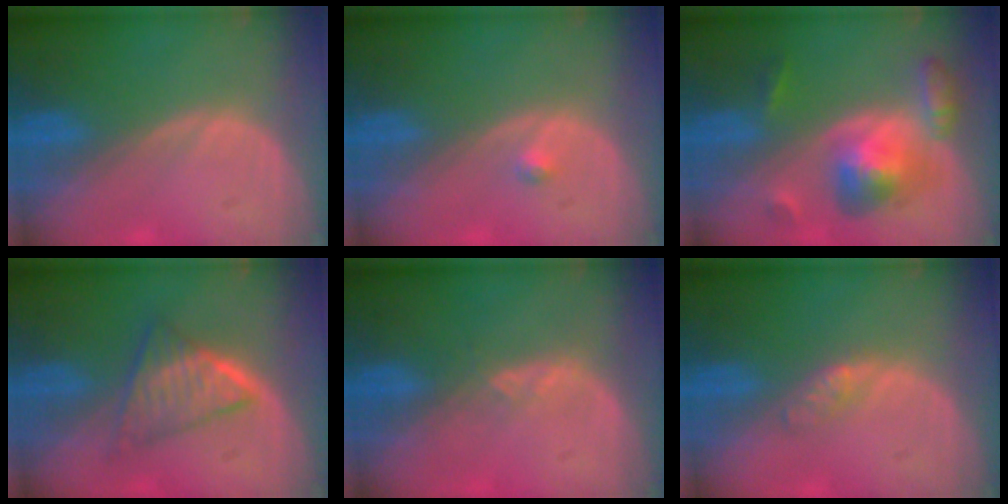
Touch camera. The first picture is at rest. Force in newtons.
{"total": 0.8, "press": 0.8, "slide": 0.2}
{"total": 7.2, "press": 7.2, "slide": 0.5}
{"total": 5.9, "press": 5.6, "slide": 1.7}
{"total": 1.6, "press": 1.5, "slide": 0.7}
{"total": 2.0, "press": 2.0, "slide": 0.1}